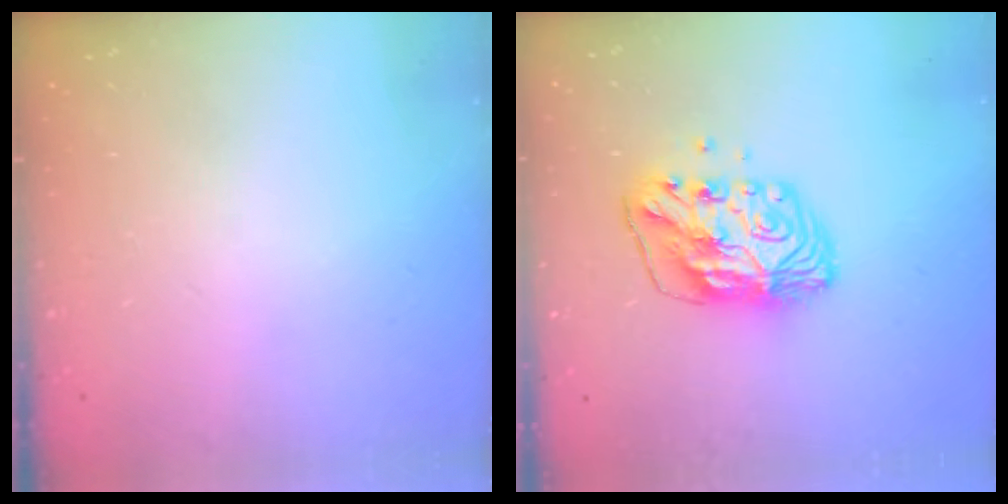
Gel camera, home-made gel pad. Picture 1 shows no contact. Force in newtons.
{"total": 11.3, "press": 11.2, "slide": 1.6}